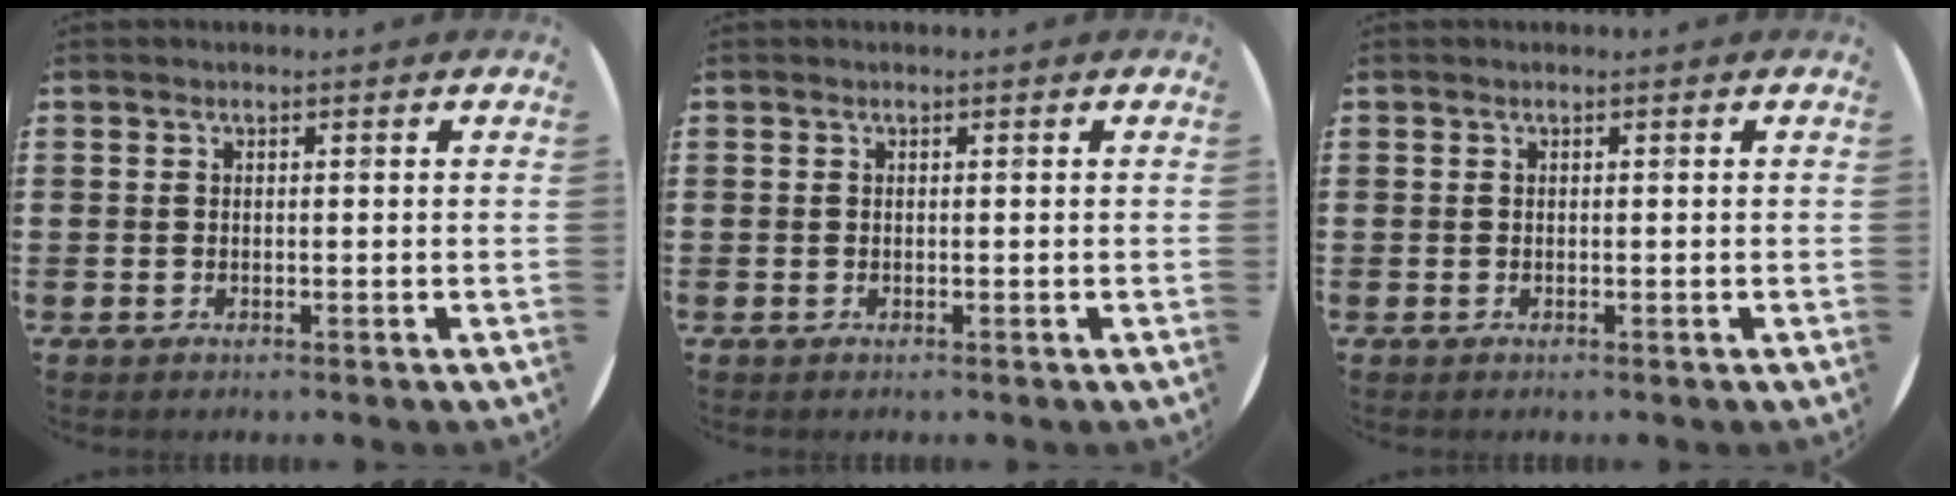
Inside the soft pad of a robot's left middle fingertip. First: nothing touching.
{"total": 0.0}
{"total": 0.0}